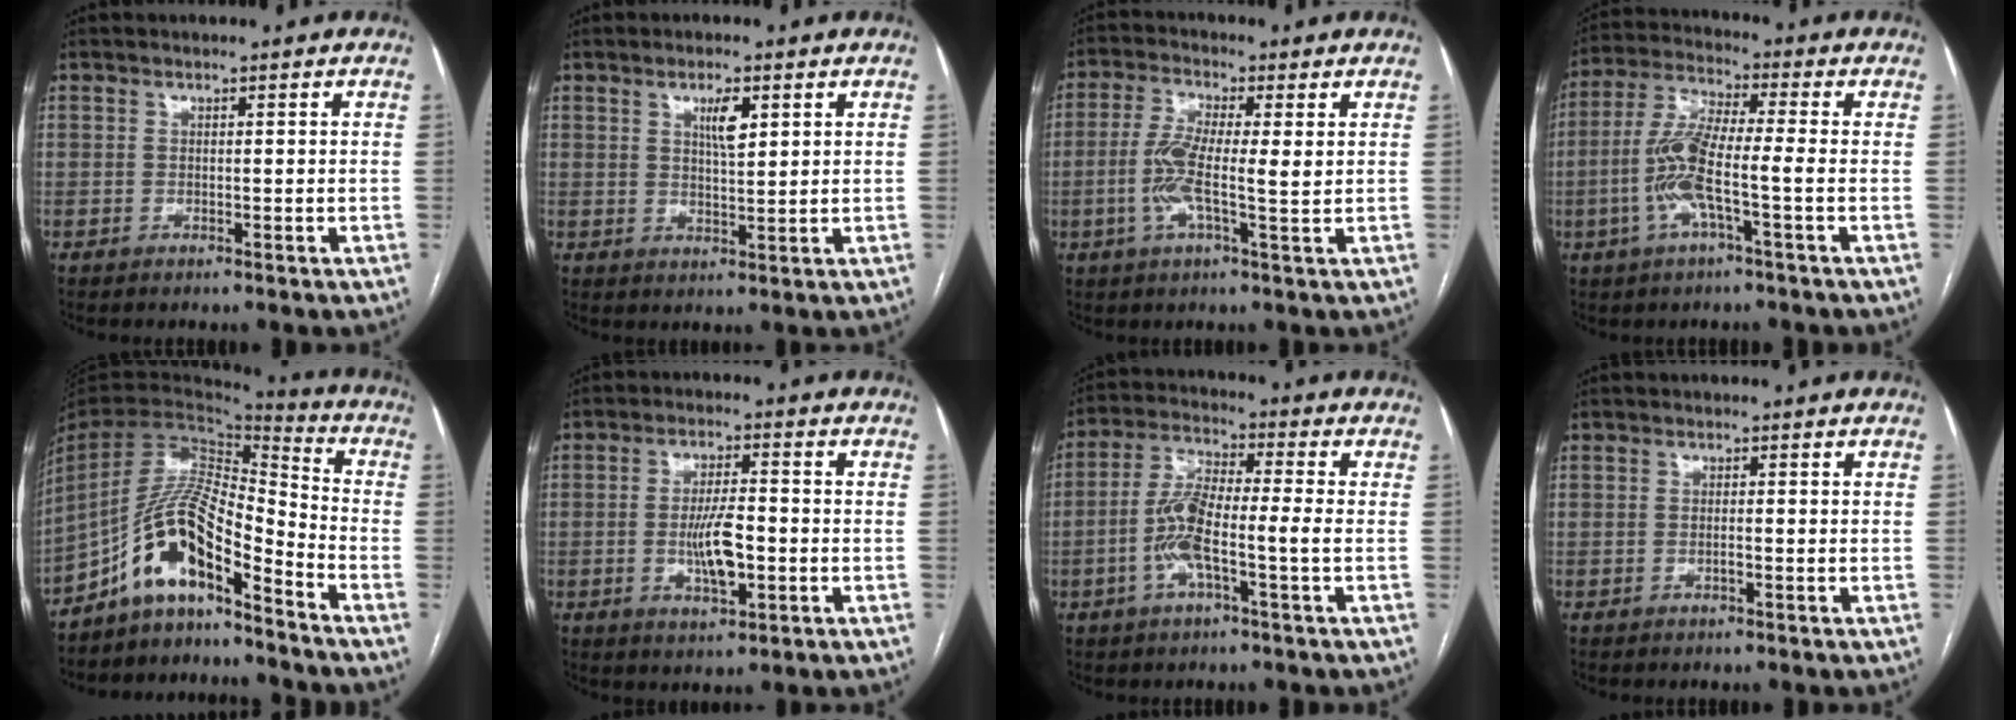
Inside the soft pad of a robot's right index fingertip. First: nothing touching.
{"total": 3.9, "force": [1.8, 1.0, 3.3], "torque": [-0.057, -0.001, 0.031]}
{"total": 7.6, "force": [-0.2, 1.1, 7.5], "torque": [-0.158, 0.003, -0.010]}
{"total": 9.7, "force": [-2.3, 0.9, 9.4], "torque": [-0.203, 0.009, -0.054]}
{"total": 12.1, "force": [-8.8, 2.5, 7.9], "torque": [-0.150, 0.025, -0.160]}
{"total": 7.2, "force": [-1.5, 2.1, 6.7], "torque": [-0.127, 0.000, -0.023]}
{"total": 8.9, "force": [-2.2, 1.0, 8.5], "torque": [-0.182, 0.015, -0.050]}
{"total": 0.9, "force": [-0.4, 0.1, 0.8], "torque": [-0.019, 0.000, -0.005]}